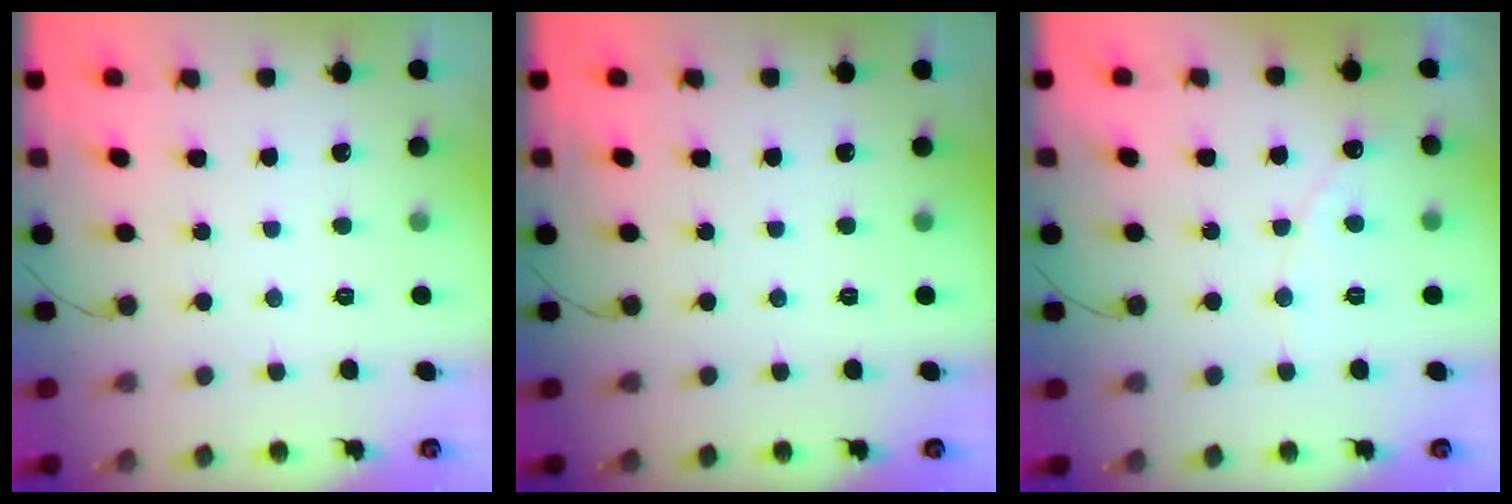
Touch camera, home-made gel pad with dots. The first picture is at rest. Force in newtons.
{"total": 0.0}
{"total": 3.8, "press": 3.8, "slide": 0.2}